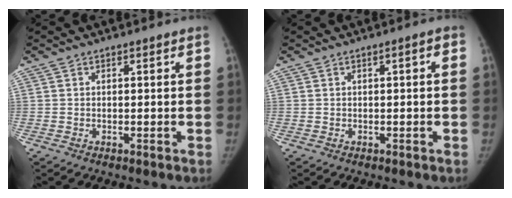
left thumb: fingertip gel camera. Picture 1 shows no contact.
{"total": 1.3, "force": [0.0, 0.3, 1.3], "torque": [-0.013, 0.007, -0.004]}